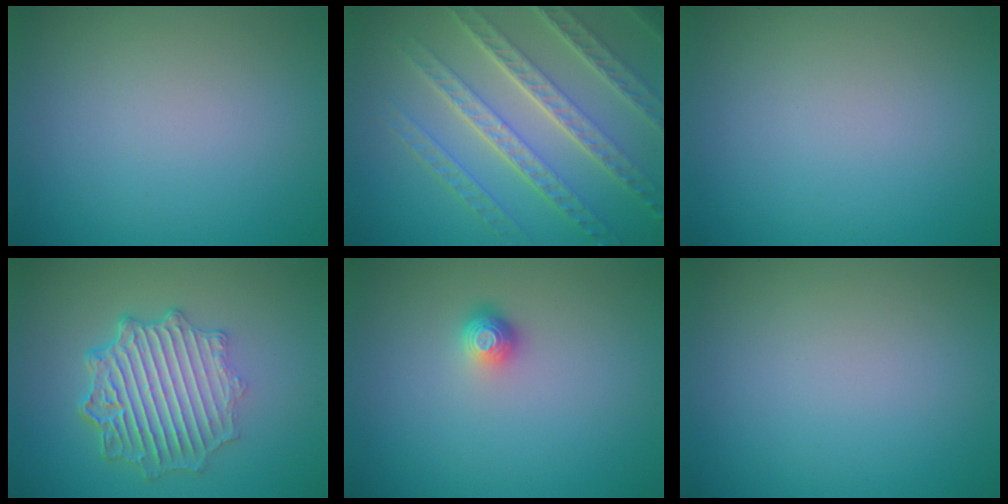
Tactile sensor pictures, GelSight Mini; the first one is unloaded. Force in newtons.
{"total": 8.3, "press": 5.7, "slide": 5.9}
{"total": 0.0}
{"total": 7.2, "press": 5.2, "slide": 4.9}
{"total": 1.5, "press": 1.1, "slide": 1.0}
{"total": 0.0}